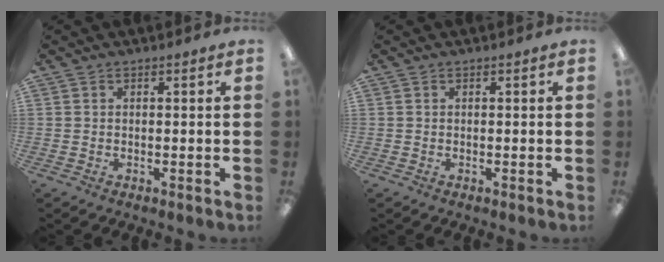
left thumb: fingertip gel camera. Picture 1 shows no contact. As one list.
[{"total": 0.0}]